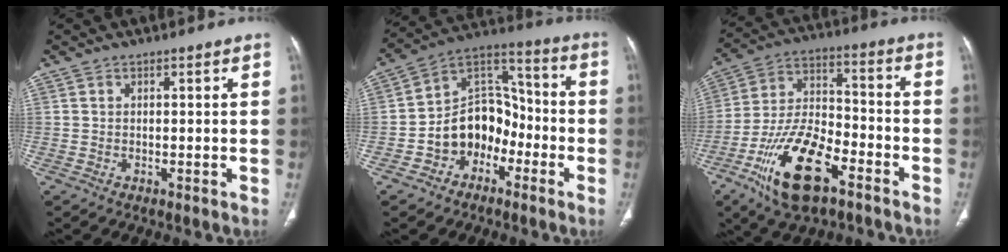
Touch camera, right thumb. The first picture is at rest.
{"total": 12.8, "force": [-5.0, 9.8, 6.6], "torque": [-0.064, 0.070, -0.095]}
{"total": 18.0, "force": [-9.6, 7.9, 12.9], "torque": [-0.239, 0.055, -0.172]}